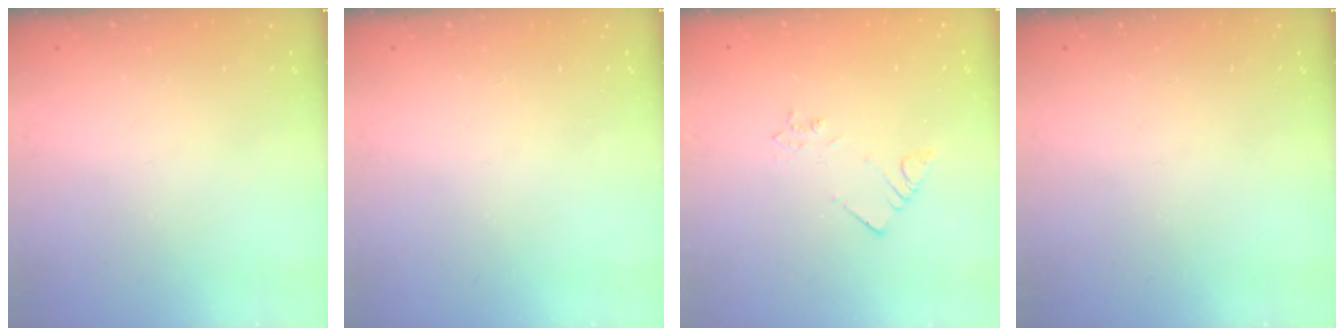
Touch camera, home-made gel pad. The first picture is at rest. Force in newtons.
{"total": 0.0}
{"total": 2.1, "press": 2.1, "slide": 0.4}
{"total": 0.0}